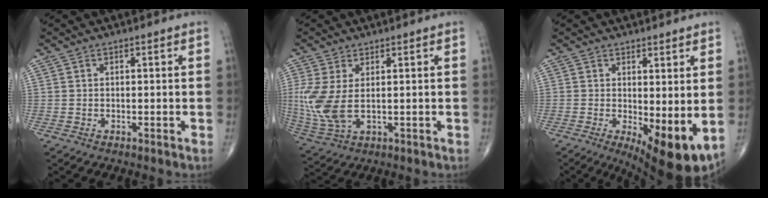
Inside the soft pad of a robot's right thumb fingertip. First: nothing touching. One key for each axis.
{"total": 9.4, "fx": 0.6, "fy": 4.6, "fz": 8.2, "tx": -0.209, "ty": -0.009, "tz": 0.027}
{"total": 10.1, "fx": -1.0, "fy": 3.7, "fz": 9.4, "tx": -0.134, "ty": -0.024, "tz": -0.003}